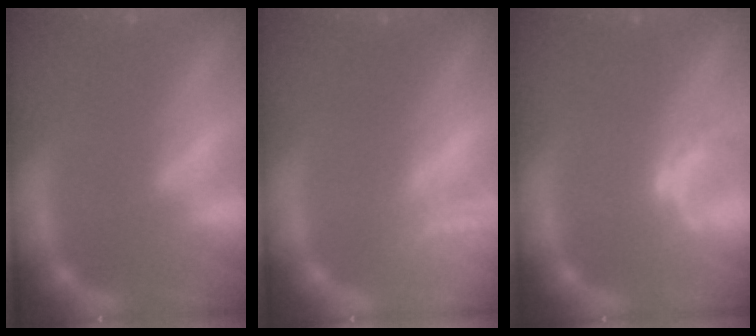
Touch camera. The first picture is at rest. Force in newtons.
{"total": 2.5}
{"total": 1.5}